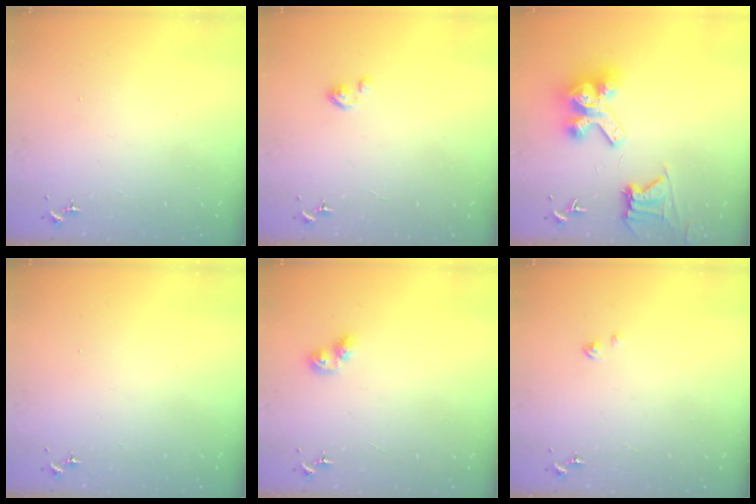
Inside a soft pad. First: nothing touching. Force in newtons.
{"total": 3.3, "press": 3.3, "slide": 0.3}
{"total": 14.5, "press": 14.3, "slide": 2.0}
{"total": 0.0}
{"total": 6.0, "press": 6.0, "slide": 0.3}
{"total": 1.6, "press": 1.6, "slide": 0.2}